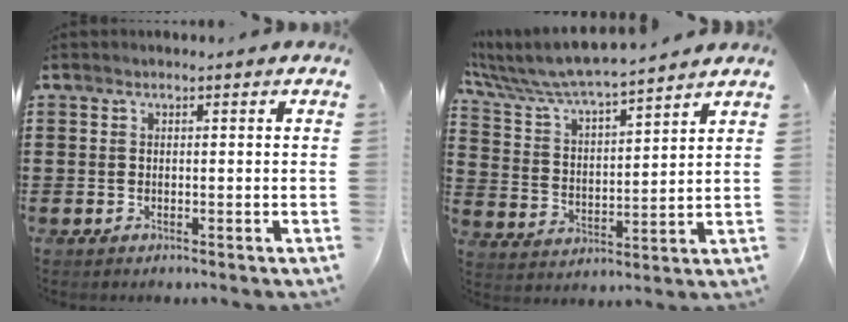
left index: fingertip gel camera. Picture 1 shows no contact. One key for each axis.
{"total": 6.6, "fx": 6.3, "fy": 0.1, "fz": 2.1, "tx": -0.069, "ty": -0.043, "tz": 0.105}